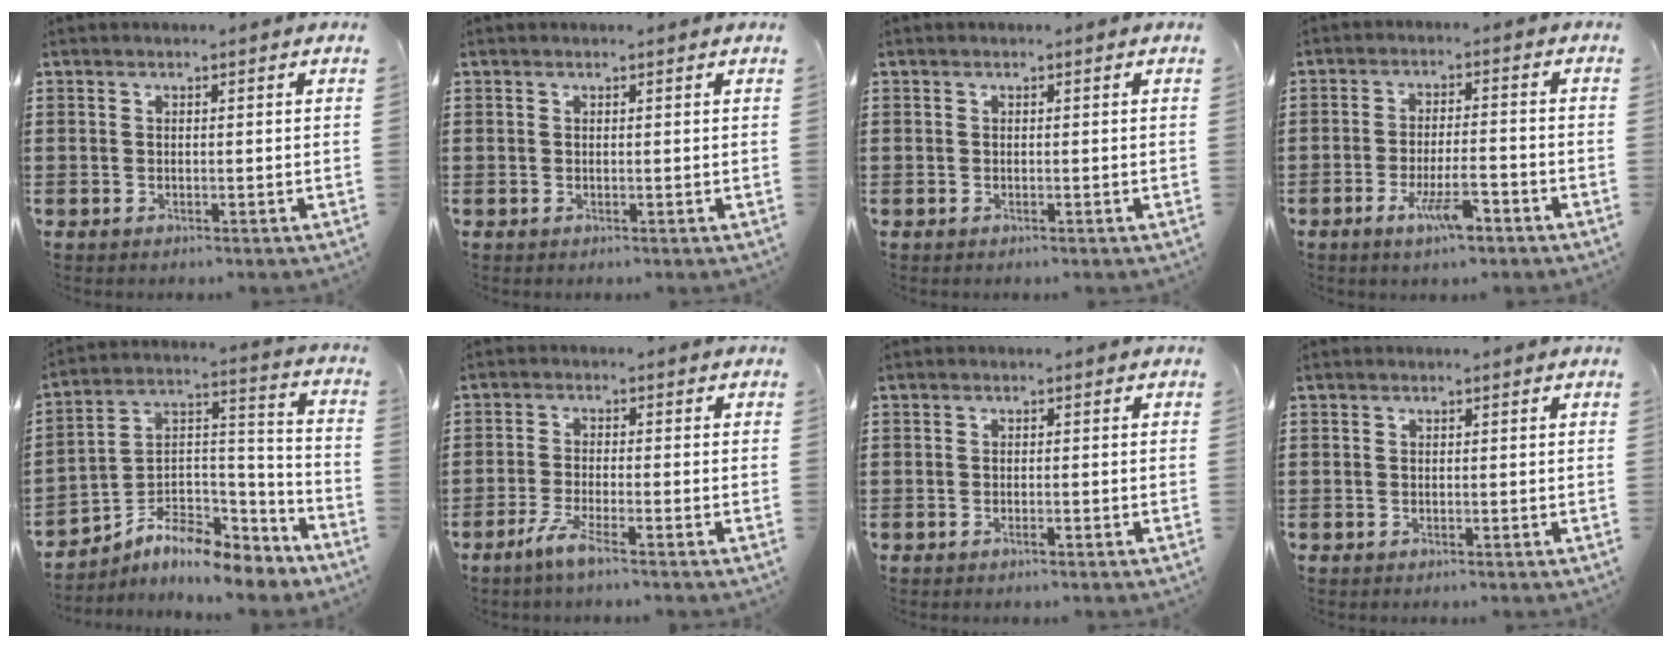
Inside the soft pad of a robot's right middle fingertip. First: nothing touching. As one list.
[{"total": 0.0}, {"total": 0.0}, {"total": 6.2, "force": [-3.3, 1.5, 5.0], "torque": [-0.099, -0.003, -0.061]}, {"total": 7.5, "force": [-6.6, 2.0, 2.9], "torque": [-0.070, -0.008, -0.136]}, {"total": 3.9, "force": [-2.7, -0.1, 2.8], "torque": [-0.060, -0.010, -0.051]}, {"total": 0.7, "force": [-0.5, 0.1, 0.5], "torque": [-0.012, -0.004, -0.008]}, {"total": 0.0}]